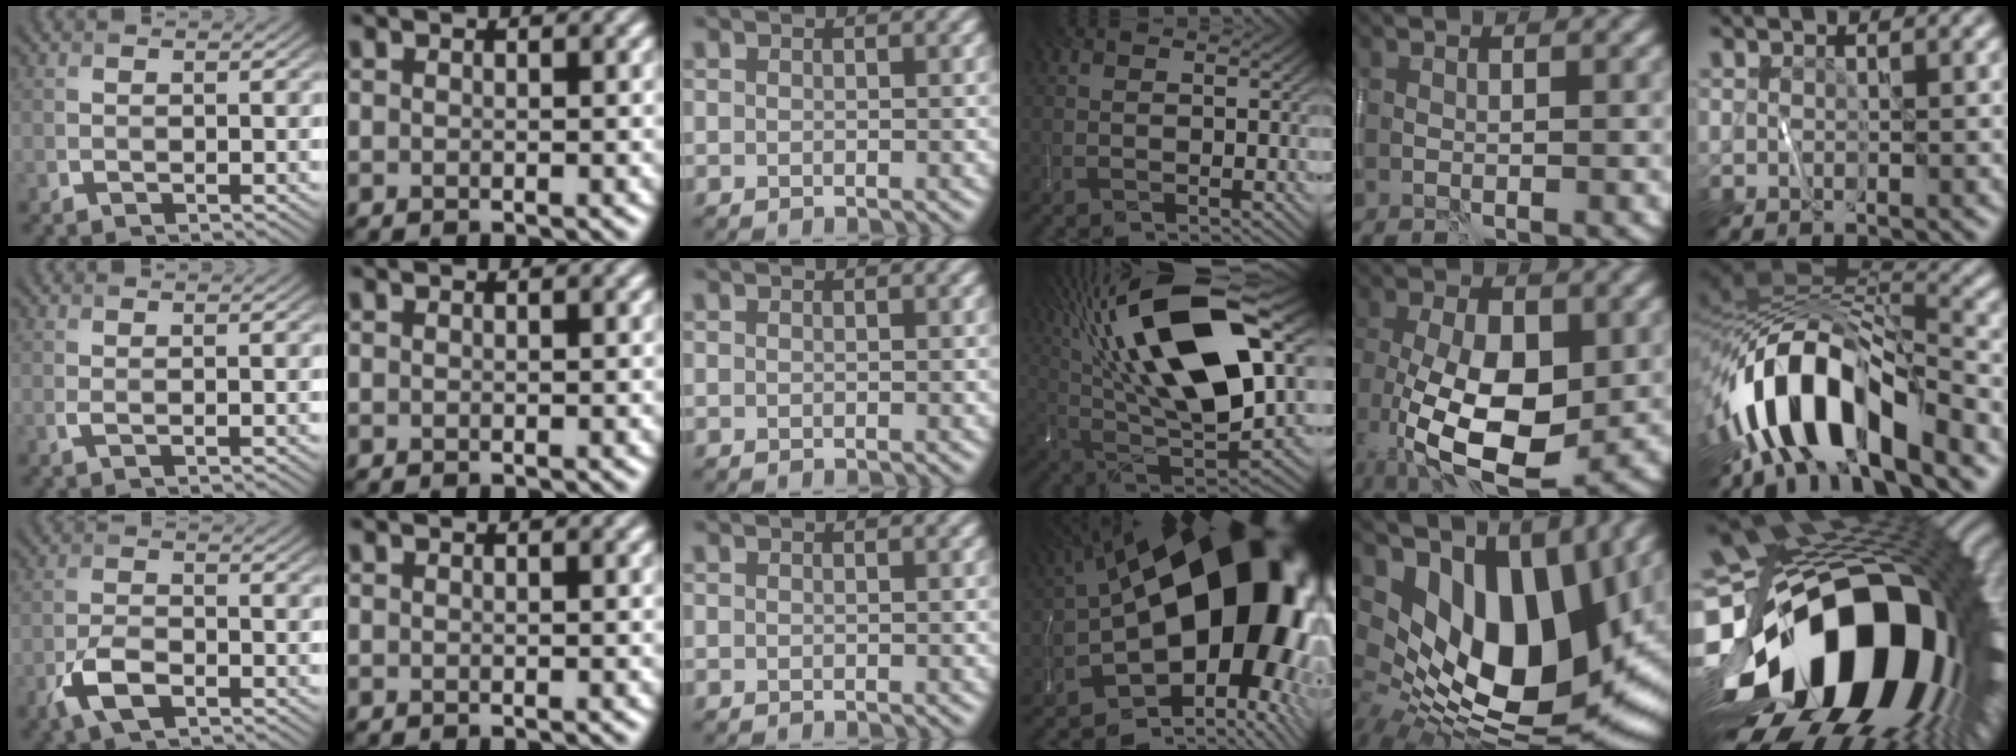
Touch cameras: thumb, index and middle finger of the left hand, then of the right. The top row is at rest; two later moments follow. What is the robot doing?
{"motion": "wipe", "object": "whiteboard"}